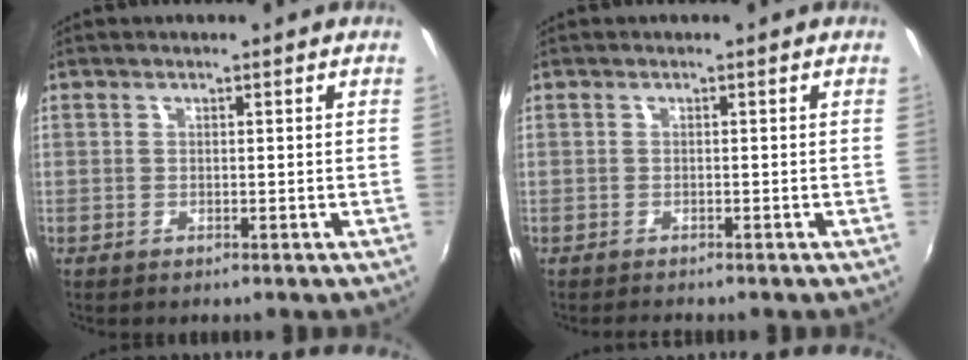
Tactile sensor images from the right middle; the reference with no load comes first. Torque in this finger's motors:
{"motor_torque": [0.01, 0.01, 0.07, 0.04]}